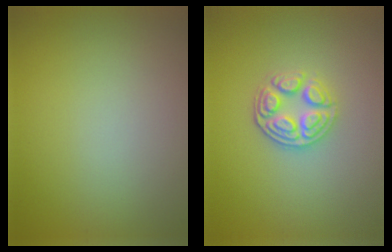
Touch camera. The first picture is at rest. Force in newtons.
{"total": 3.5, "press": 3.0, "slide": 1.8}